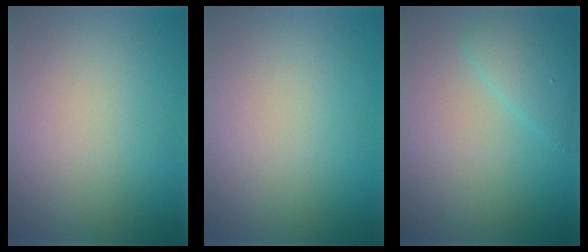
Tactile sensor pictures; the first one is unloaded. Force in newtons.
{"total": 0.0}
{"total": 2.7, "press": 2.7, "slide": 0.2}